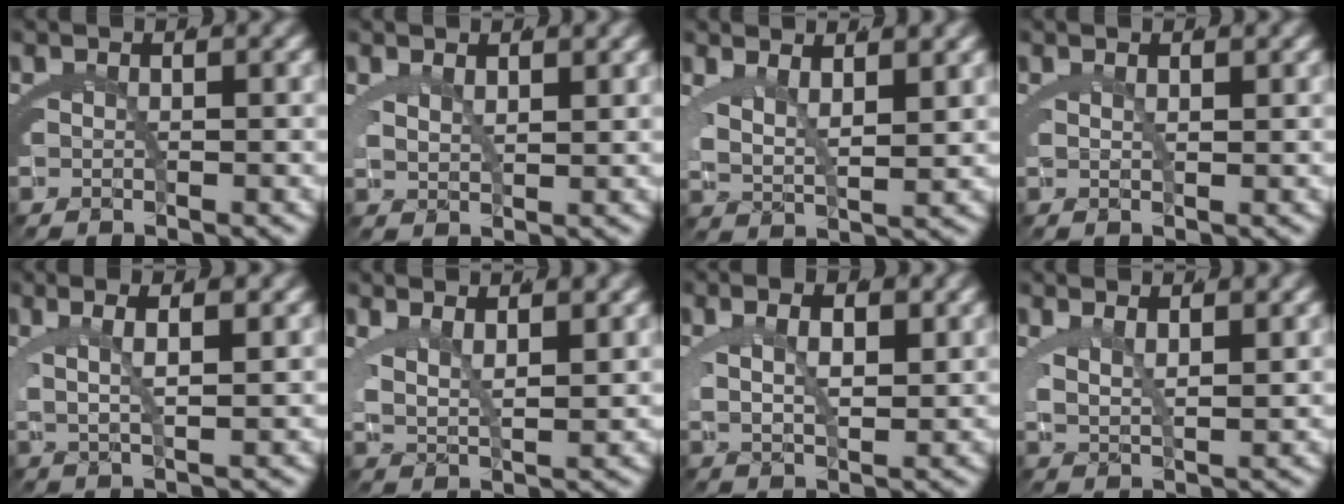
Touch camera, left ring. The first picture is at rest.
{"total": 1.7, "force": [1.0, 1.2, 0.6], "torque": [-0.017, -0.003, 0.017]}
{"total": 4.5, "force": [1.2, 3.3, 2.9], "torque": [-0.062, -0.006, 0.014]}
{"total": 0.6, "force": [0.3, 0.5, 0.2], "torque": [-0.003, 0.001, 0.003]}
{"total": 4.2, "force": [1.1, 2.2, 3.5], "torque": [-0.054, 0.013, 0.011]}
{"total": 4.0, "force": [1.2, 3.0, 2.4], "torque": [-0.053, -0.004, 0.015]}
{"total": 4.1, "force": [0.8, 2.8, 2.9], "torque": [-0.045, 0.004, 0.008]}
{"total": 3.0, "force": [1.1, 2.3, 1.7], "torque": [-0.039, -0.003, 0.016]}